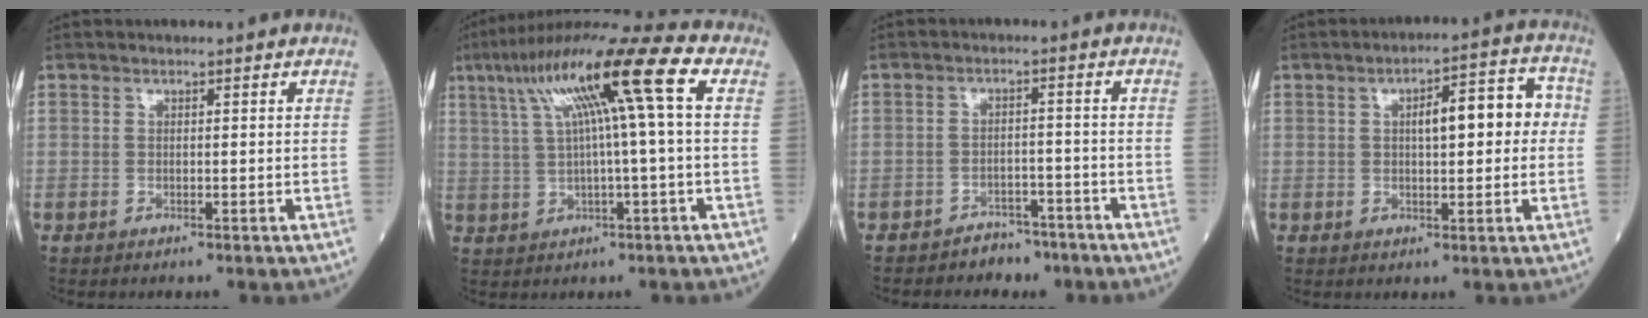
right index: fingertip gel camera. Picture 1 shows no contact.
{"total": 15.2, "force": [4.7, 0.3, 14.5], "torque": [-0.248, 0.044, 0.077]}
{"total": 4.7, "force": [-3.8, 2.7, 0.4], "torque": [-0.005, 0.011, -0.054]}
{"total": 8.2, "force": [1.0, 2.6, 7.8], "torque": [-0.107, 0.034, 0.015]}